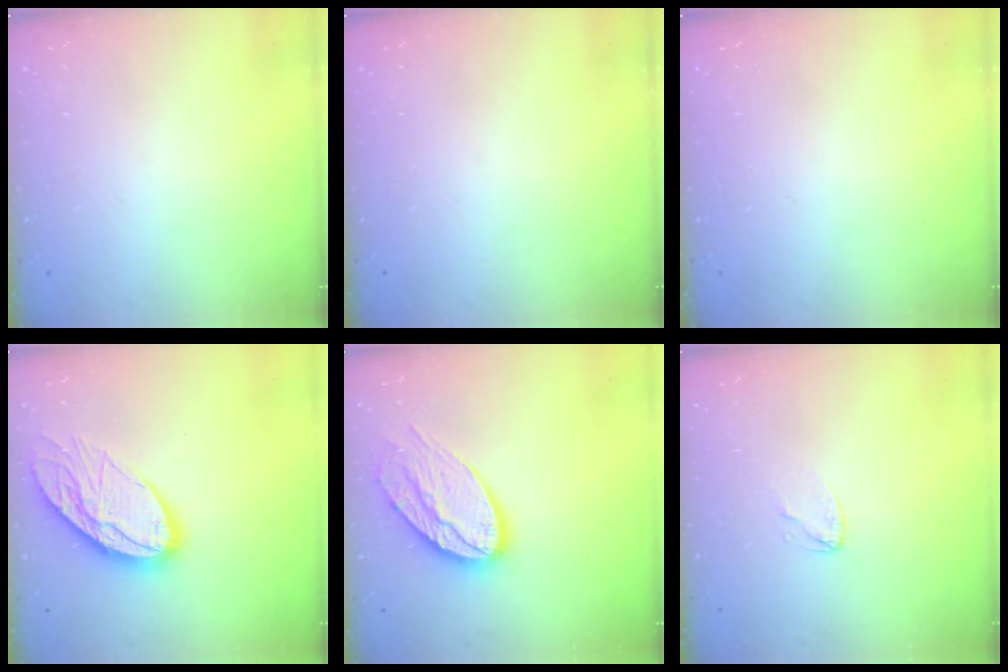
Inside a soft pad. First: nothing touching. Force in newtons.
{"total": 0.0}
{"total": 0.0}
{"total": 14.9, "press": 14.9, "slide": 1.2}
{"total": 19.5, "press": 19.4, "slide": 2.0}
{"total": 3.7, "press": 3.7, "slide": 0.5}